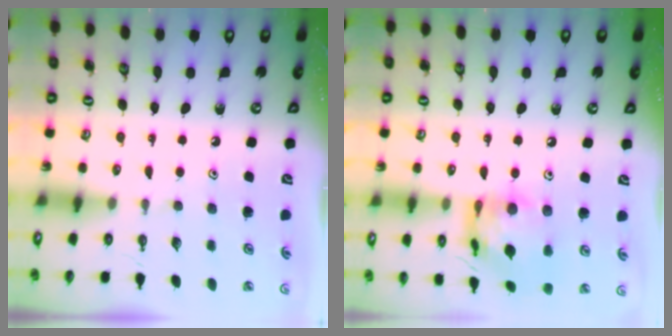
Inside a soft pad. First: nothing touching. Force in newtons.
{"total": 15.2, "press": 15.2, "slide": 1.3}